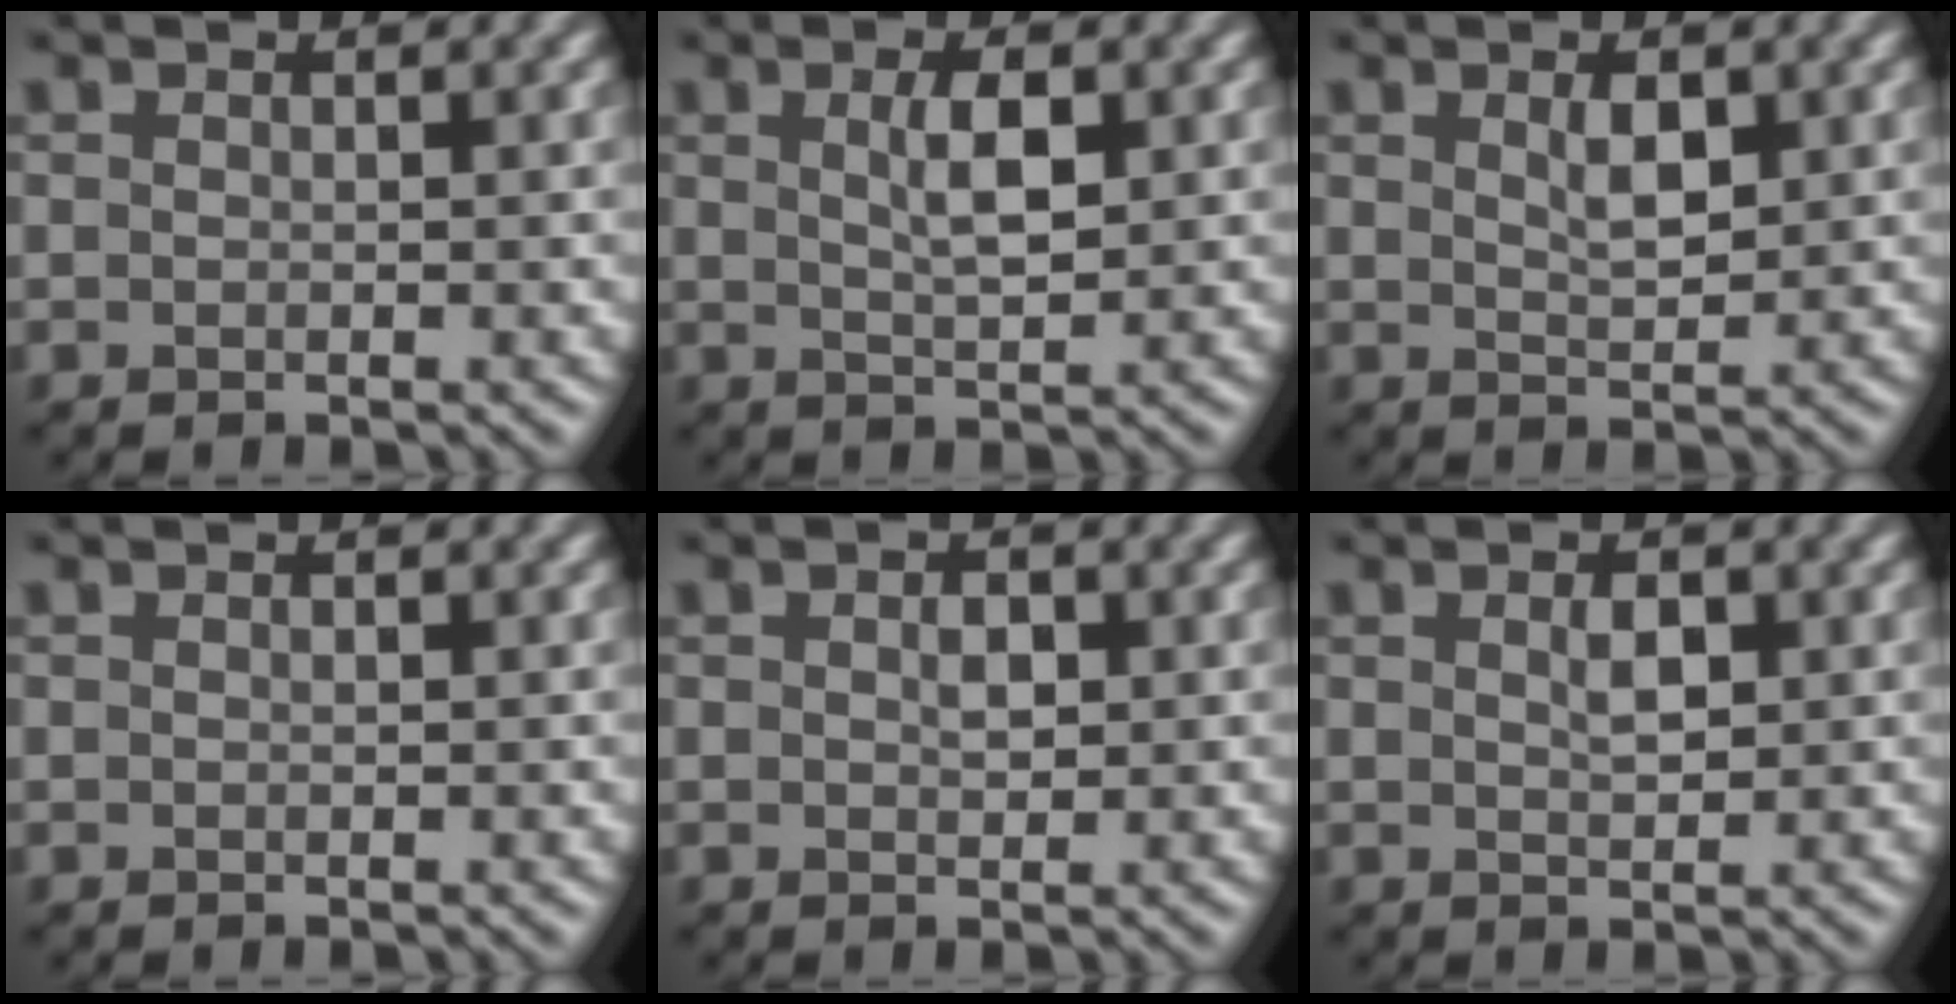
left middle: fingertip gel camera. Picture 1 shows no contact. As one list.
[{"total": 3.0, "force": [0.9, 0.9, 2.7], "torque": [-0.050, 0.003, 0.017]}, {"total": 2.2, "force": [0.9, 0.9, 1.8], "torque": [-0.034, -0.001, 0.018]}, {"total": 0.0}, {"total": 1.4, "force": [0.3, 0.8, 1.1], "torque": [-0.019, 0.002, 0.004]}, {"total": 1.7, "force": [0.5, 0.7, 1.4], "torque": [-0.028, 0.001, 0.012]}]